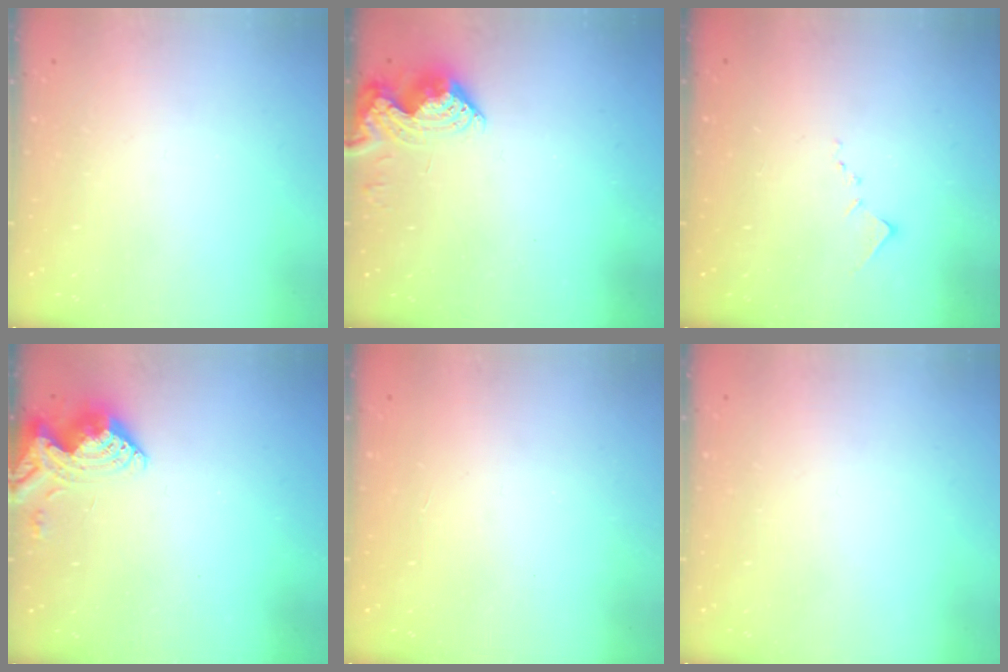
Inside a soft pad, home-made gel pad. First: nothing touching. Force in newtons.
{"total": 9.2, "press": 9.2, "slide": 0.4}
{"total": 7.9, "press": 7.9, "slide": 0.2}
{"total": 7.5, "press": 7.5, "slide": 0.6}
{"total": 1.2, "press": 1.1, "slide": 0.2}
{"total": 0.0}